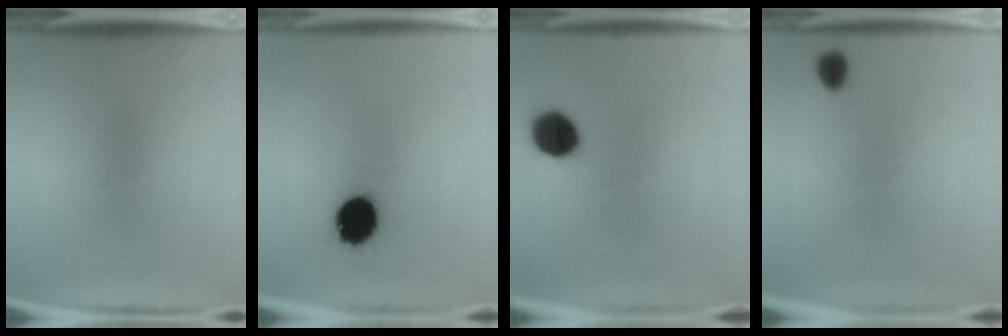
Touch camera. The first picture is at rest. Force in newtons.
{"total": 11.7}
{"total": 8.6}
{"total": 3.0}